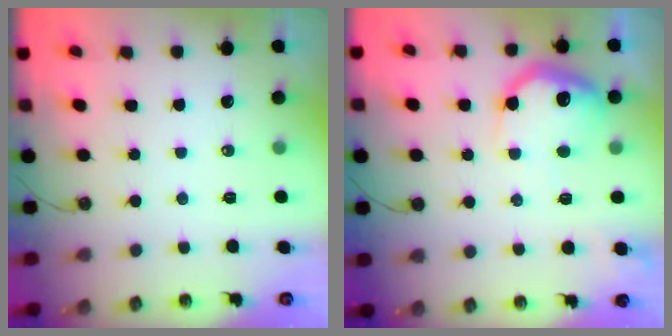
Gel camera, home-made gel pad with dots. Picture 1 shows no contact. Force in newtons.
{"total": 15.9, "press": 15.9, "slide": 1.1}